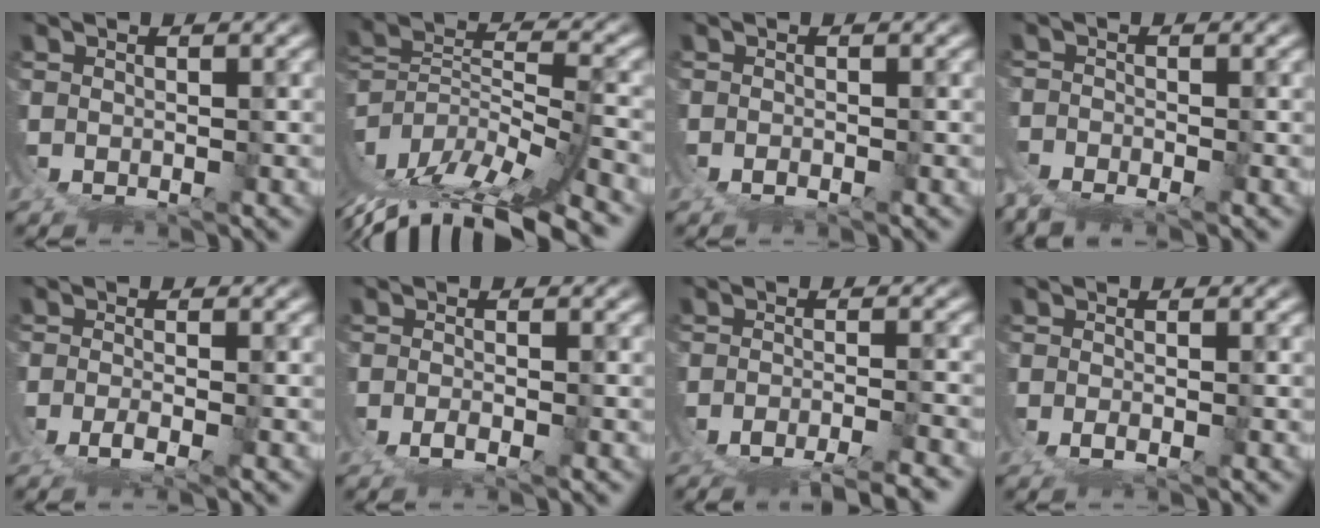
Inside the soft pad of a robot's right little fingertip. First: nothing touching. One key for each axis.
{"total": 11.8, "fx": -6.8, "fy": 6.1, "fz": 7.3, "tx": -0.169, "ty": -0.047, "tz": -0.098}
{"total": 0.9, "fx": -0.9, "fy": 0.0, "fz": 0.1, "tx": 0.003, "ty": -0.002, "tz": -0.019}
{"total": 3.1, "fx": -2.7, "fy": 1.4, "fz": 0.9, "tx": -0.013, "ty": -0.011, "tz": -0.051}
{"total": 2.2, "fx": -1.7, "fy": 0.1, "fz": 1.4, "tx": -0.022, "ty": -0.006, "tz": -0.037}
{"total": 1.5, "fx": -1.4, "fy": 0.0, "fz": 0.7, "tx": -0.006, "ty": -0.001, "tz": -0.032}
{"total": 5.4, "fx": -4.6, "fy": 1.1, "fz": 2.4, "tx": -0.028, "ty": 0.001, "tz": -0.085}
{"total": 1.1, "fx": -0.9, "fy": -0.1, "fz": 0.6, "tx": -0.006, "ty": -0.002, "tz": -0.022}